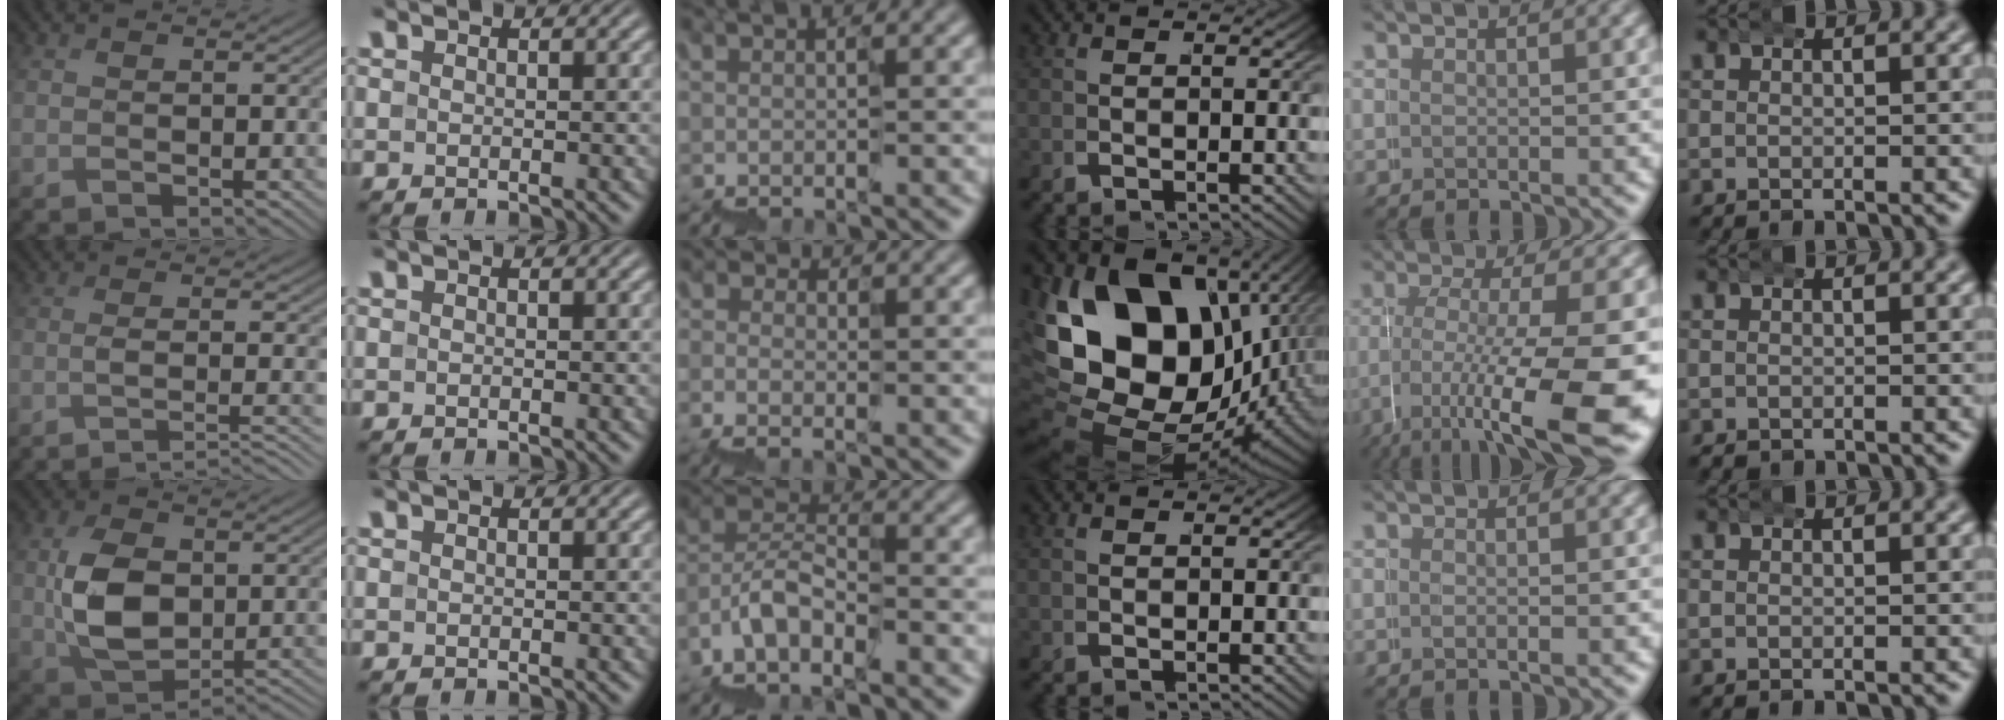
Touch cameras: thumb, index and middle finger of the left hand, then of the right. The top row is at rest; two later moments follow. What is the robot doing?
{"motion": "wrap", "object": "belt"}